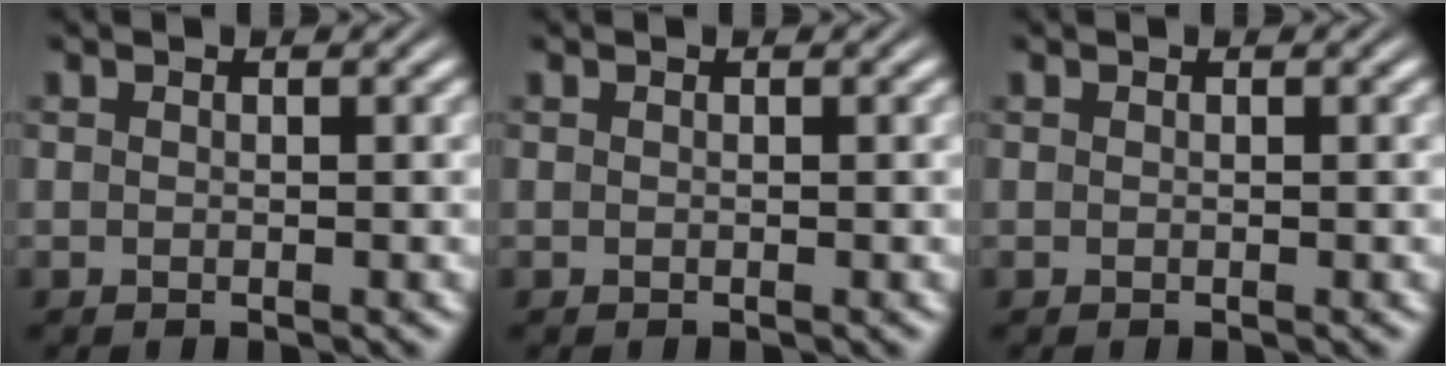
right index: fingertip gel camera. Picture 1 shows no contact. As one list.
[{"total": 0.0}, {"total": 0.0}]